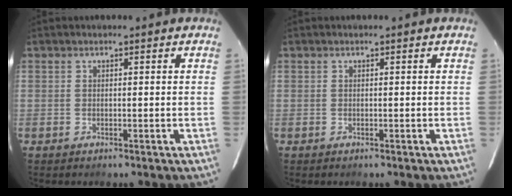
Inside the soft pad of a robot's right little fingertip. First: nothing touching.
{"total": 0.0}